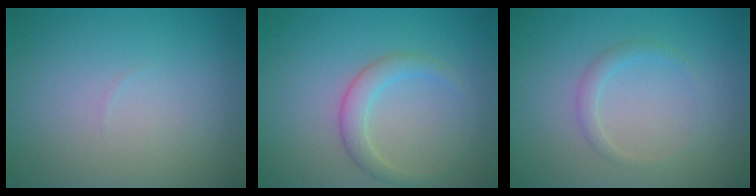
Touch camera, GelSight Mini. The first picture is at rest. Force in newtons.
{"total": 2.3, "press": 2.3, "slide": 0.1}
{"total": 1.3, "press": 1.3, "slide": 0.0}